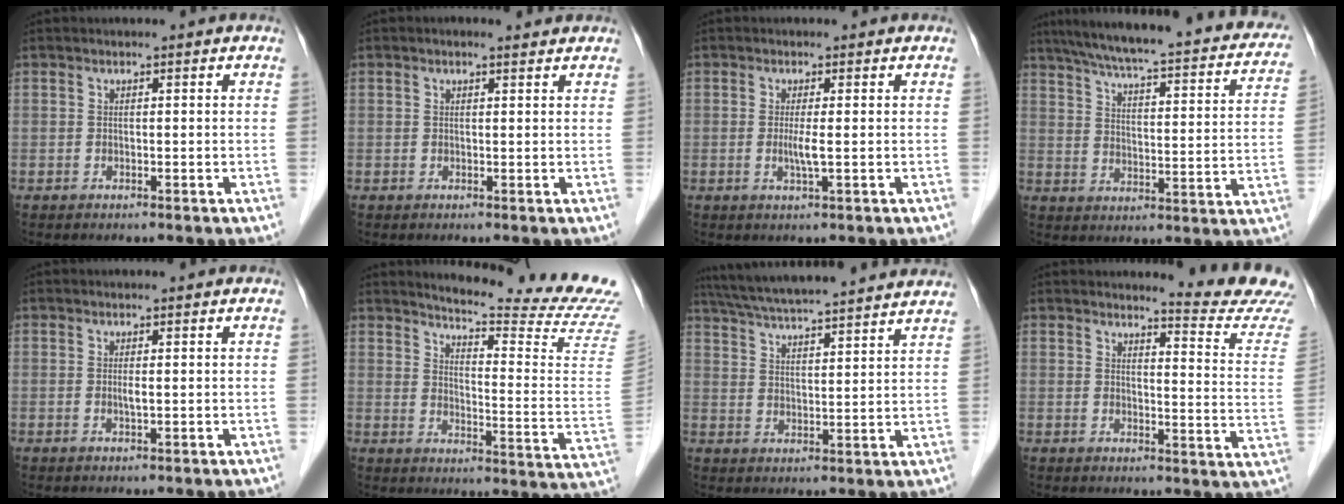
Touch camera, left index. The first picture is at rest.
{"total": 1.6, "force": [1.2, 0.7, 0.9], "torque": [-0.021, 0.009, 0.015]}
{"total": 2.3, "force": [-0.2, -0.2, 2.2], "torque": [-0.050, -0.007, -0.004]}
{"total": 28.4, "force": [23.5, 5.0, 15.2], "torque": [-0.230, -0.011, 0.287]}
{"total": 0.9, "force": [0.0, 0.1, 0.9], "torque": [-0.023, -0.005, 0.000]}
{"total": 20.1, "force": [18.8, -1.9, 6.8], "torque": [-0.114, -0.135, 0.223]}
{"total": 22.0, "force": [19.8, 1.1, 9.6], "torque": [-0.165, 0.028, 0.276]}
{"total": 11.6, "force": [11.4, -1.8, 1.4], "torque": [-0.020, -0.112, 0.118]}